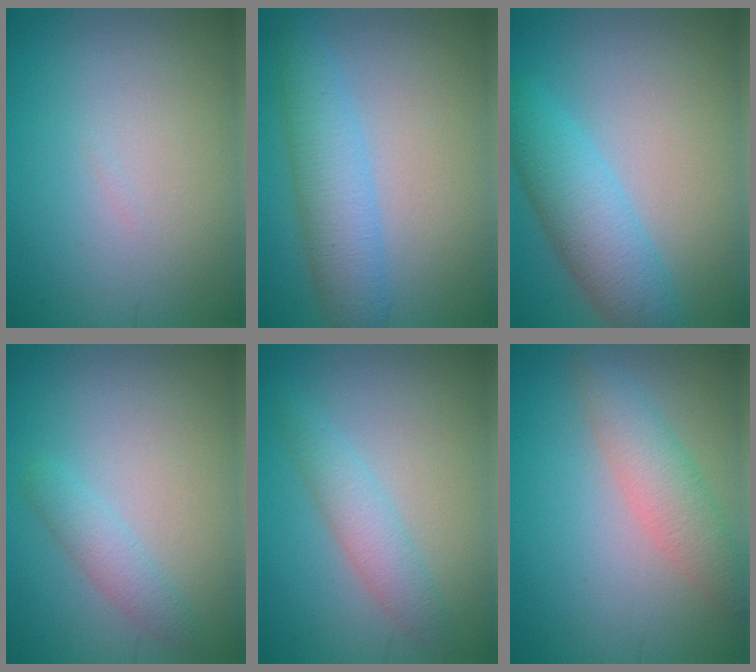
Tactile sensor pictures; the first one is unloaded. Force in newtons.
{"total": 4.5, "press": 4.5, "slide": 0.1}
{"total": 5.3, "press": 5.3, "slide": 0.2}
{"total": 1.9, "press": 1.9, "slide": 0.1}
{"total": 2.7, "press": 2.7, "slide": 0.1}
{"total": 3.3, "press": 3.3, "slide": 0.2}